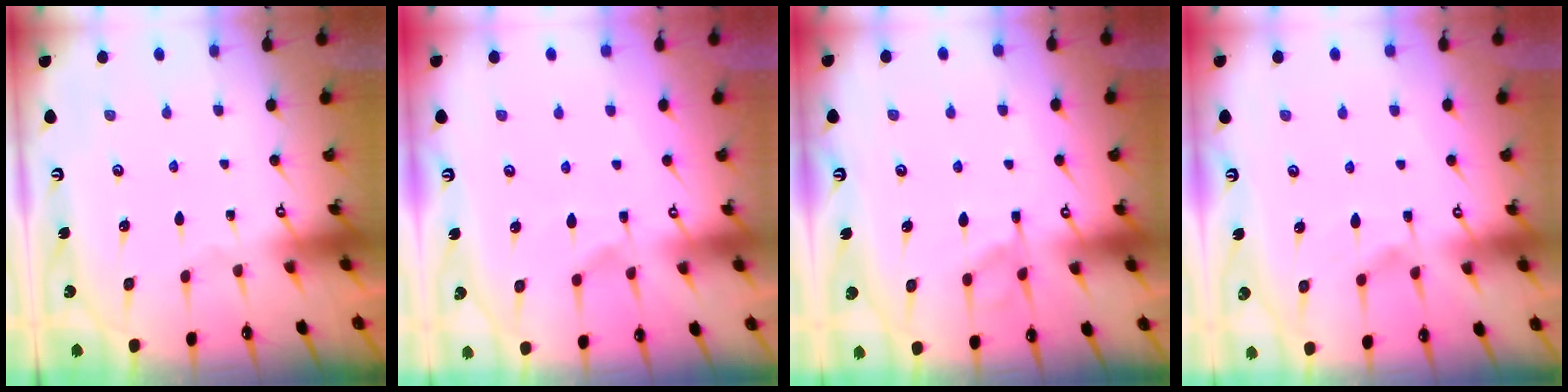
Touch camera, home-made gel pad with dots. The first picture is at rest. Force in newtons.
{"total": 1.7, "press": 1.1, "slide": 1.2}
{"total": 7.7, "press": 7.7, "slide": 0.6}
{"total": 1.6, "press": 1.3, "slide": 1.0}